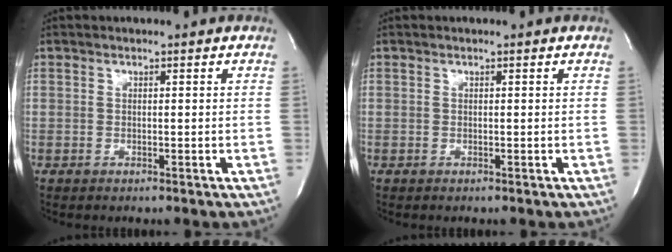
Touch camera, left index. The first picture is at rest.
{"total": 0.0}